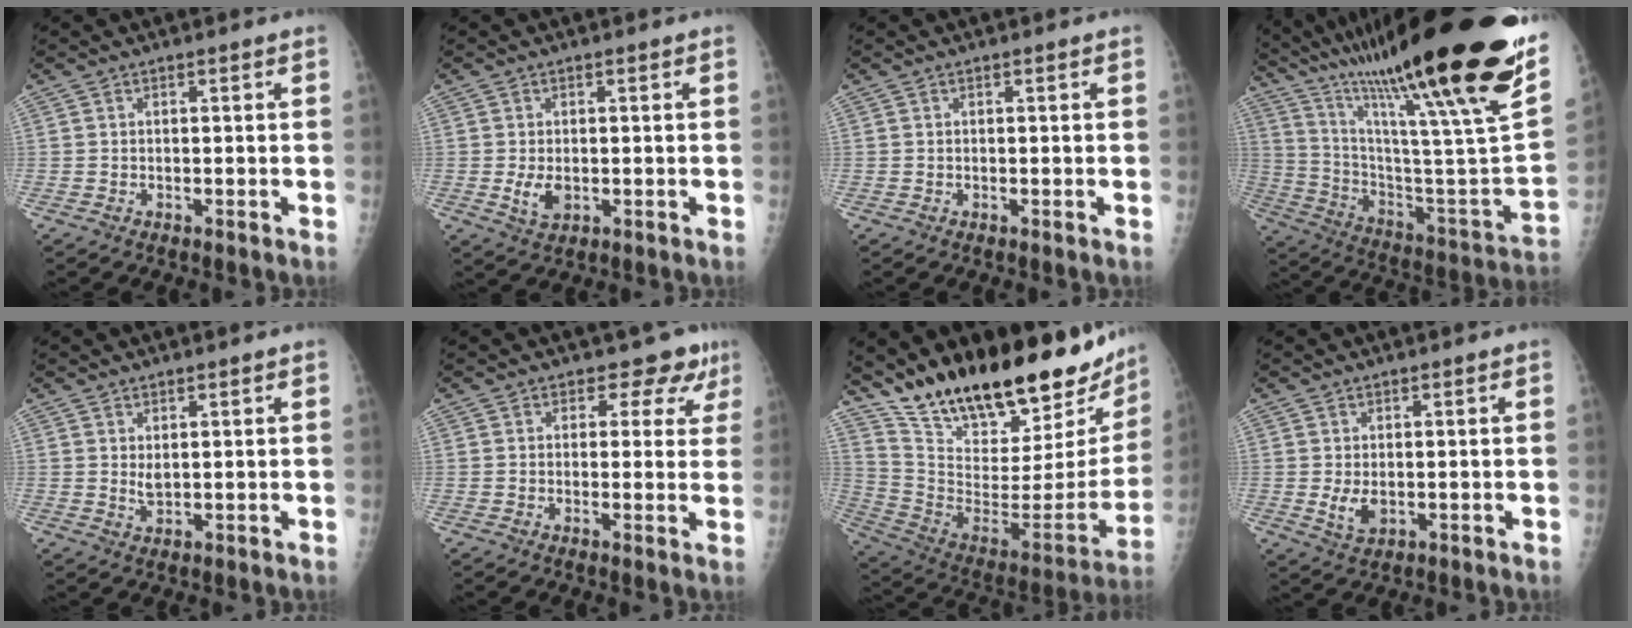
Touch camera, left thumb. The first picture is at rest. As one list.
[{"total": 3.6, "force": [-0.4, 2.3, 2.7], "torque": [-0.047, -0.007, 0.000]}, {"total": 0.0}, {"total": 41.4, "force": [28.5, 4.6, 29.6], "torque": [-0.387, -0.104, 0.445]}, {"total": 2.2, "force": [1.1, 1.2, 1.6], "torque": [-0.024, -0.012, 0.024]}, {"total": 6.1, "force": [4.5, 3.9, 1.2], "torque": [0.026, -0.021, 0.038]}, {"total": 30.6, "force": [23.8, 9.9, 16.5], "torque": [-0.245, -0.110, 0.370]}, {"total": 3.3, "force": [0.0, 2.2, 2.5], "torque": [-0.043, -0.009, 0.009]}]